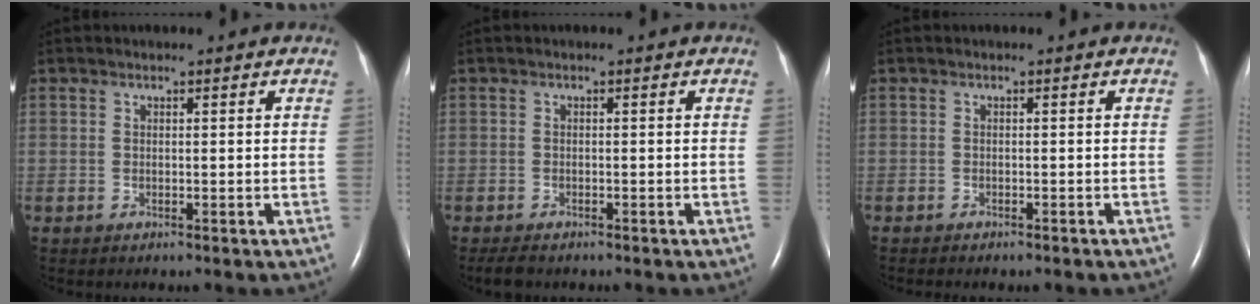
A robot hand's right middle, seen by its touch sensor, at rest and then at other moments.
{"total": 2.0, "force": [-1.7, 0.6, 0.9], "torque": [-0.022, -0.005, -0.023]}
{"total": 4.4, "force": [-3.7, 1.0, 2.1], "torque": [-0.029, -0.008, -0.038]}